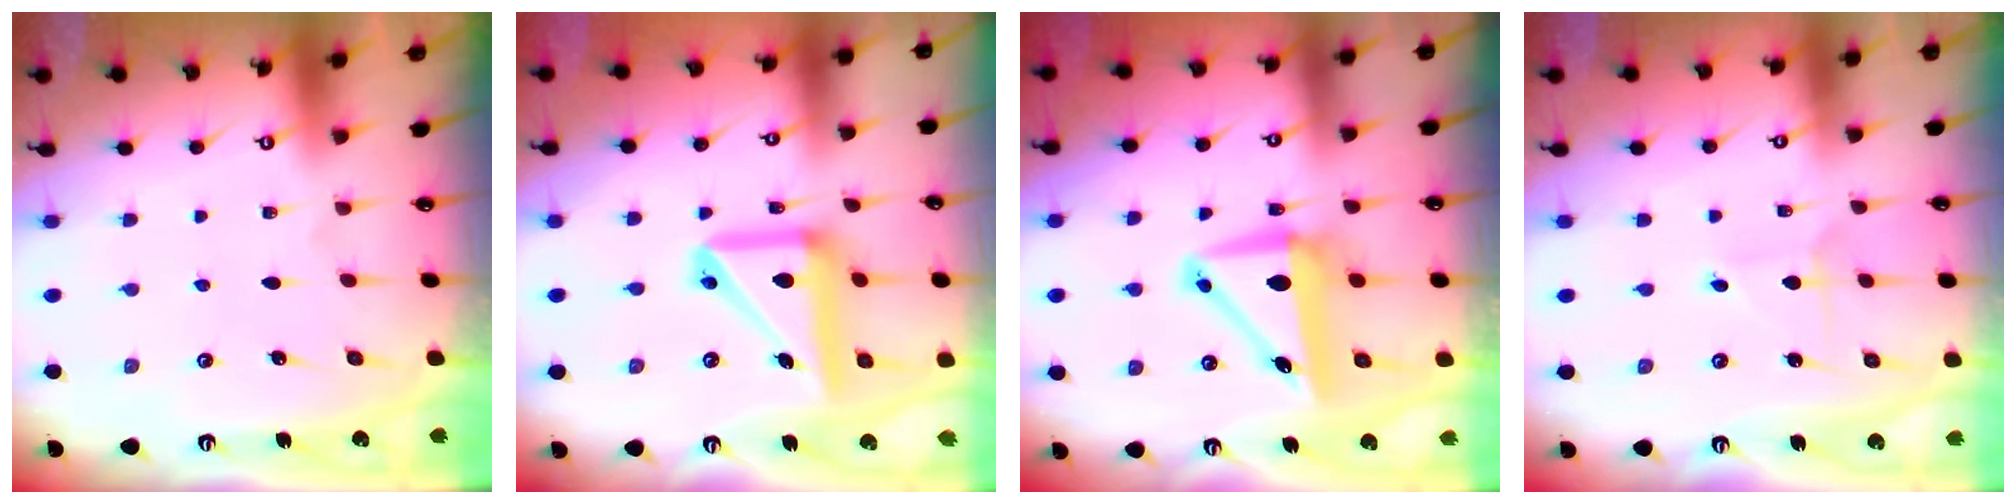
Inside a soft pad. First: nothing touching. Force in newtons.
{"total": 15.2, "press": 15.1, "slide": 1.7}
{"total": 9.6, "press": 9.1, "slide": 3.2}
{"total": 2.9, "press": 2.9, "slide": 0.3}